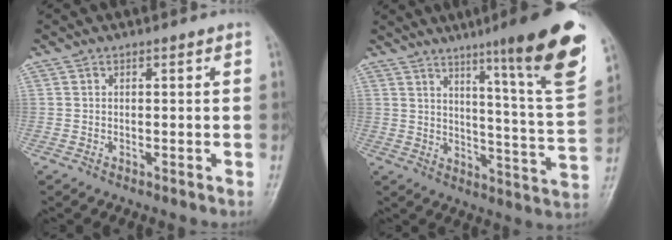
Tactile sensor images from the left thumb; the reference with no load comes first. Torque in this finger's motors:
{"motor_torque": [1.24, -0.08, 1.42, -1.35, 0.34]}